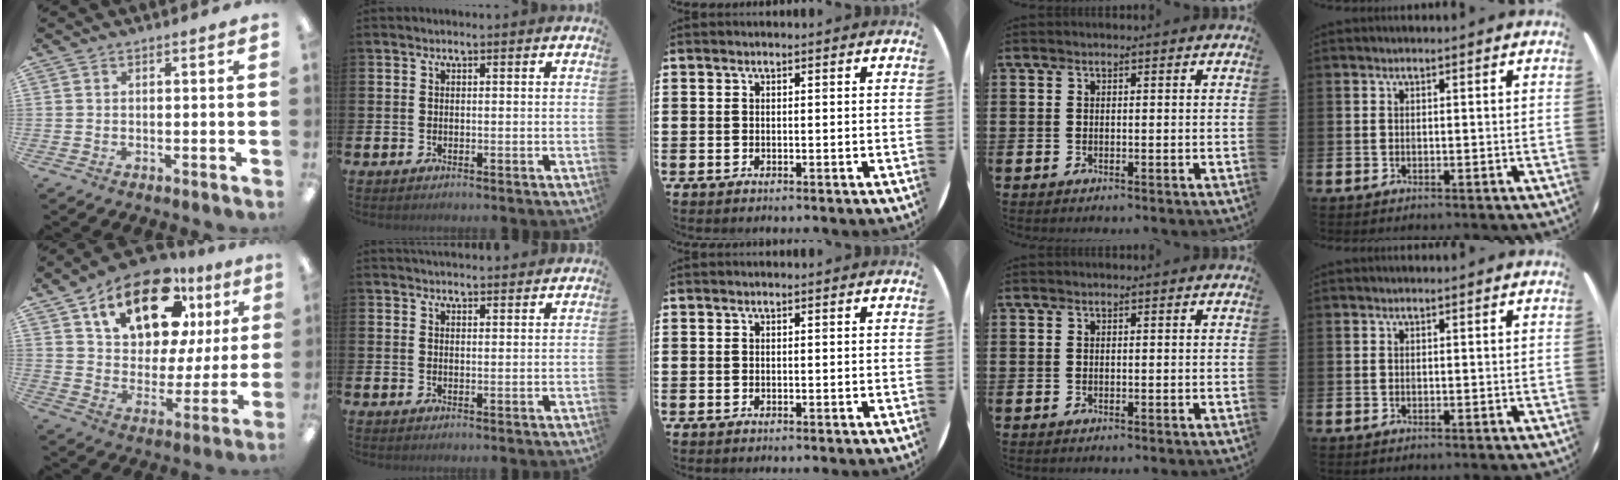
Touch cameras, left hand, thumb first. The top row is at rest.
{"thumb": {"total": 19.7, "force": [12.0, 10.0, 12.0], "torque": [-0.202, -0.050, 0.212]}, "index": {"total": 2.6, "force": [2.6, 0.4, 0.1], "torque": [0.001, -0.014, 0.045]}}